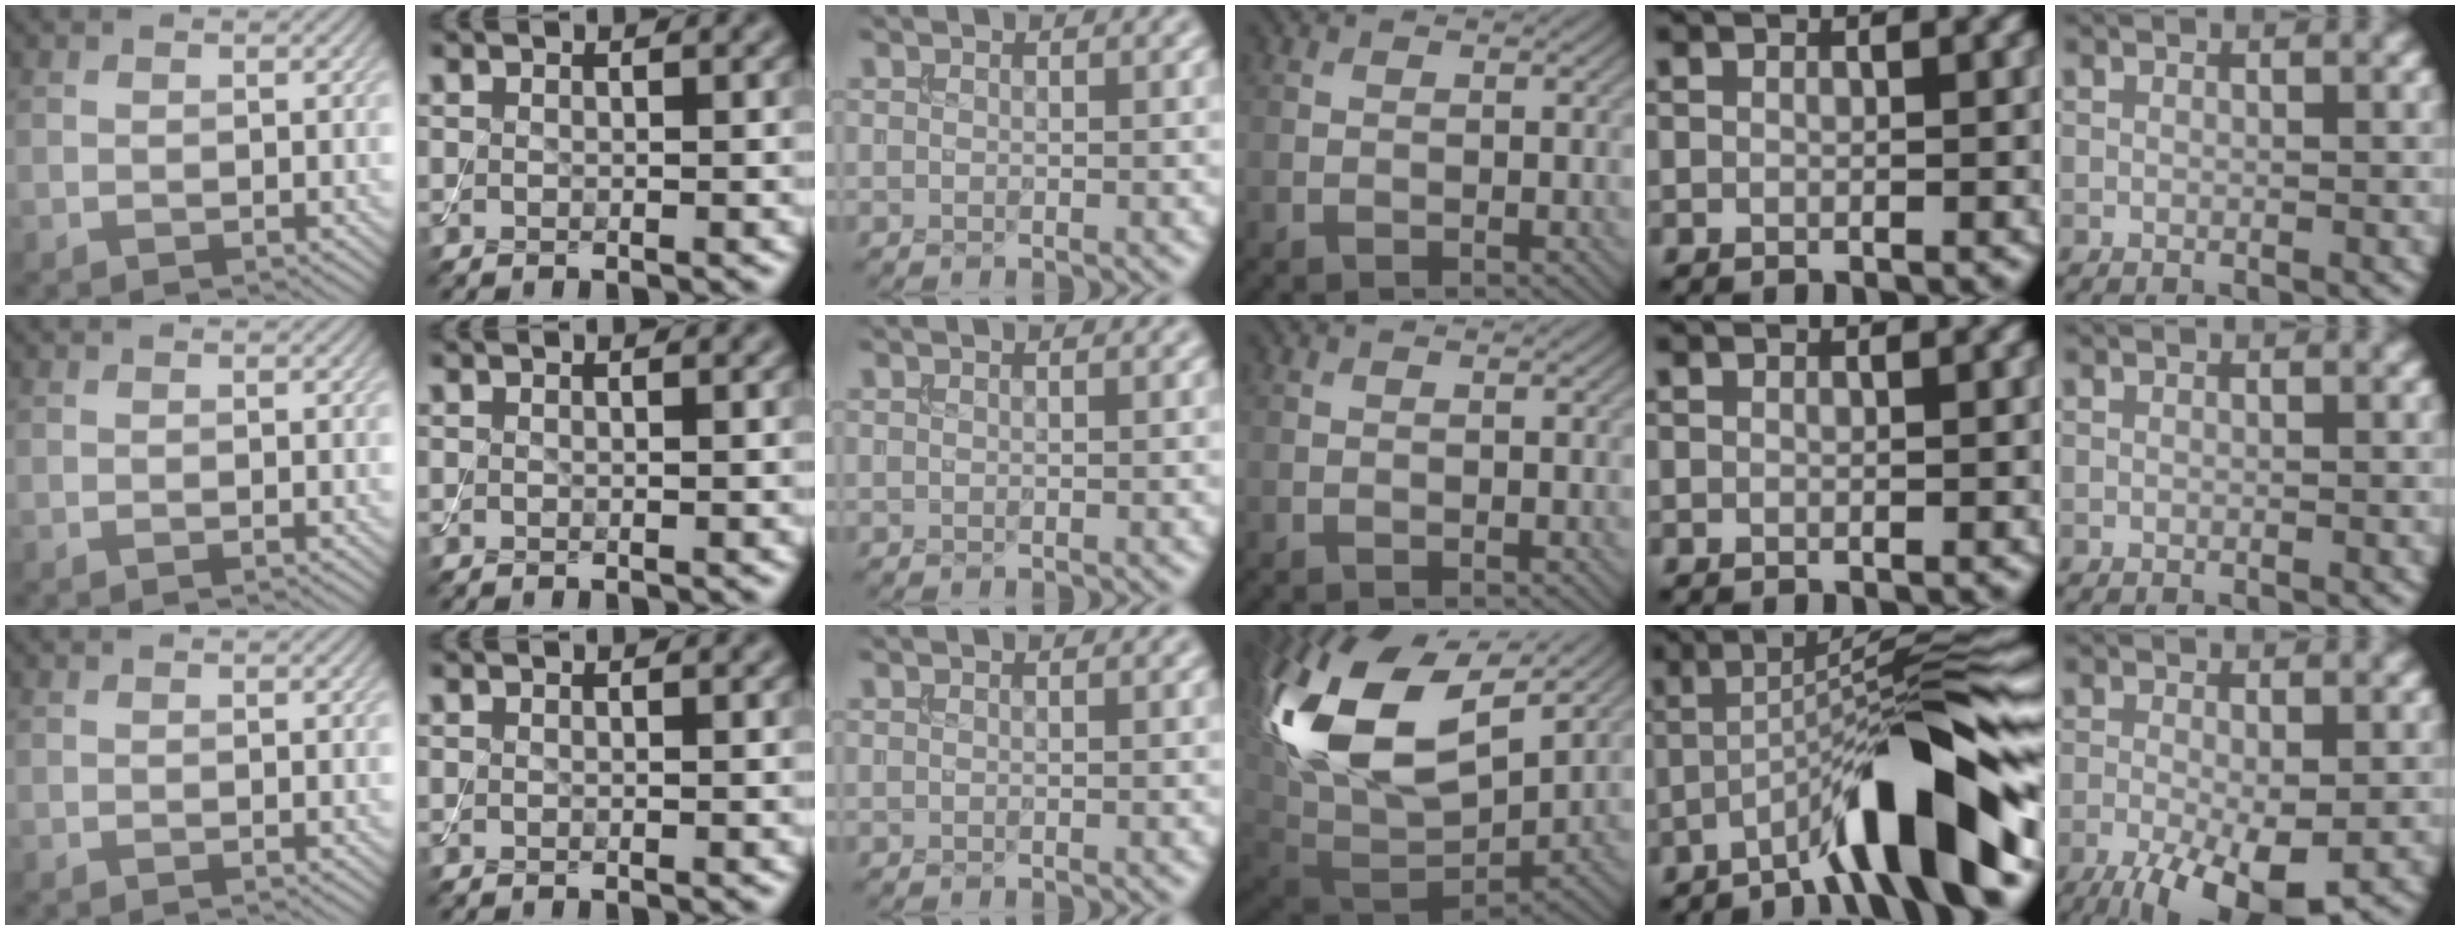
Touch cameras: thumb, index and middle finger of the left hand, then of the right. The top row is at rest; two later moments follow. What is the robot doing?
{"motion": "assemble", "object": "toy tower of hanoi"}